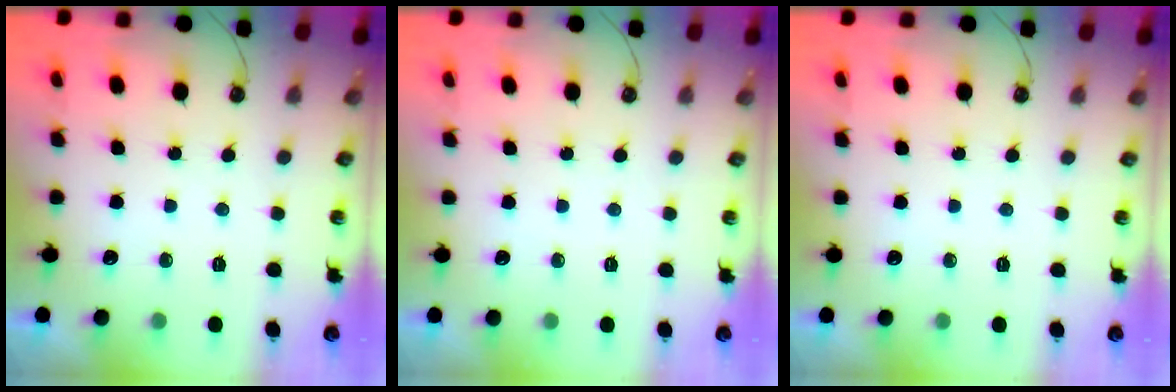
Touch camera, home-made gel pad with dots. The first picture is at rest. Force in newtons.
{"total": 0.0}
{"total": 0.0}